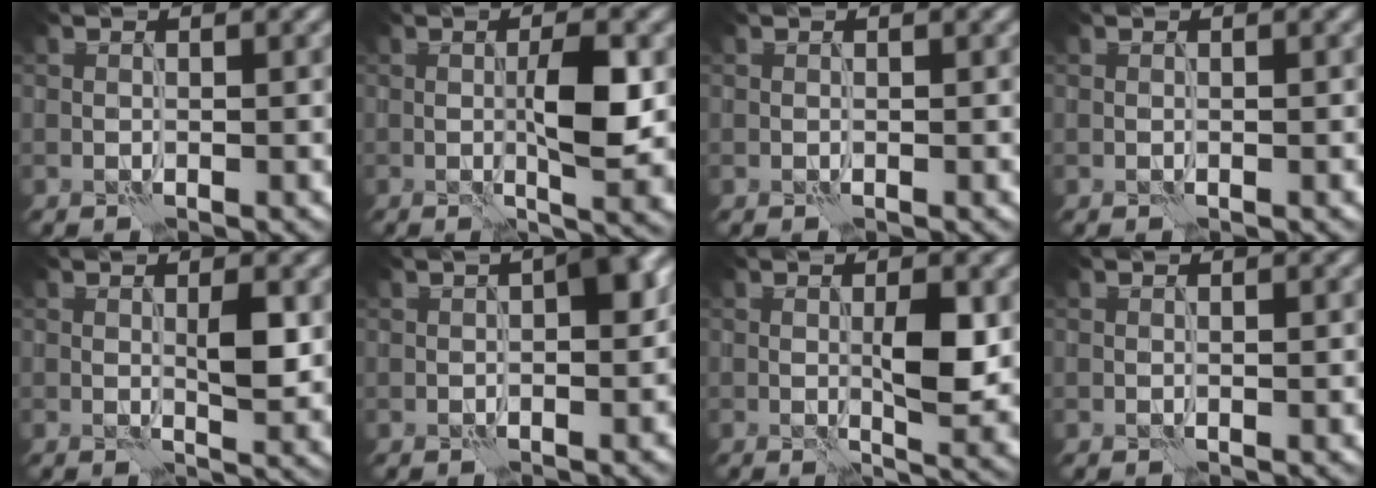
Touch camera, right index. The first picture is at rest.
{"total": 6.0, "force": [-0.2, 1.3, 5.9], "torque": [-0.098, -0.001, 0.001]}
{"total": 0.0}
{"total": 0.0}
{"total": 2.9, "force": [0.3, 0.7, 2.8], "torque": [-0.050, -0.003, 0.006]}
{"total": 4.0, "force": [-0.4, 1.6, 3.7], "torque": [-0.038, 0.016, -0.011]}
{"total": 4.7, "force": [0.0, 1.2, 4.5], "torque": [-0.077, -0.003, 0.003]}
{"total": 0.0}